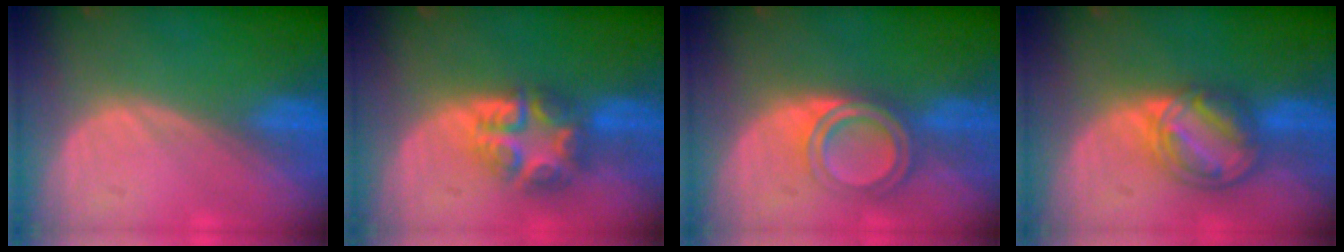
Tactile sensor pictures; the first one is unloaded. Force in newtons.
{"total": 7.6, "press": 6.6, "slide": 3.7}
{"total": 6.0, "press": 5.2, "slide": 3.0}
{"total": 8.2, "press": 7.0, "slide": 4.3}